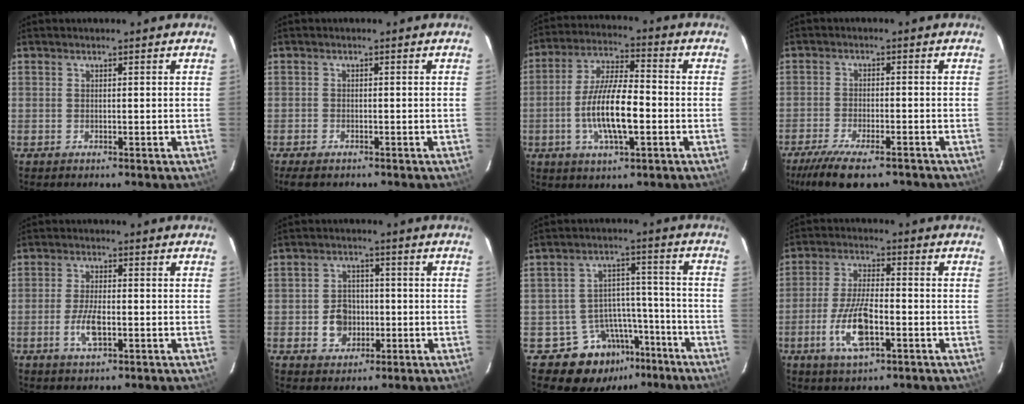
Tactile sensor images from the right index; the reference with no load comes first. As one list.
[{"total": 3.5, "force": [-2.7, 1.4, 1.6], "torque": [-0.041, -0.011, -0.049]}, {"total": 12.1, "force": [-2.9, 3.3, 11.2], "torque": [-0.220, -0.002, -0.054]}, {"total": 12.4, "force": [-9.5, 3.6, 7.0], "torque": [-0.158, -0.034, -0.161]}, {"total": 5.5, "force": [-1.9, 2.0, 4.8], "torque": [-0.102, -0.003, -0.036]}, {"total": 6.3, "force": [-1.6, 5.5, 2.6], "torque": [-0.058, 0.016, -0.020]}, {"total": 11.7, "force": [-7.6, 8.5, 2.6], "torque": [-0.044, 0.049, -0.095]}, {"total": 10.7, "force": [-3.9, 3.5, 9.3], "torque": [-0.194, -0.006, -0.073]}]